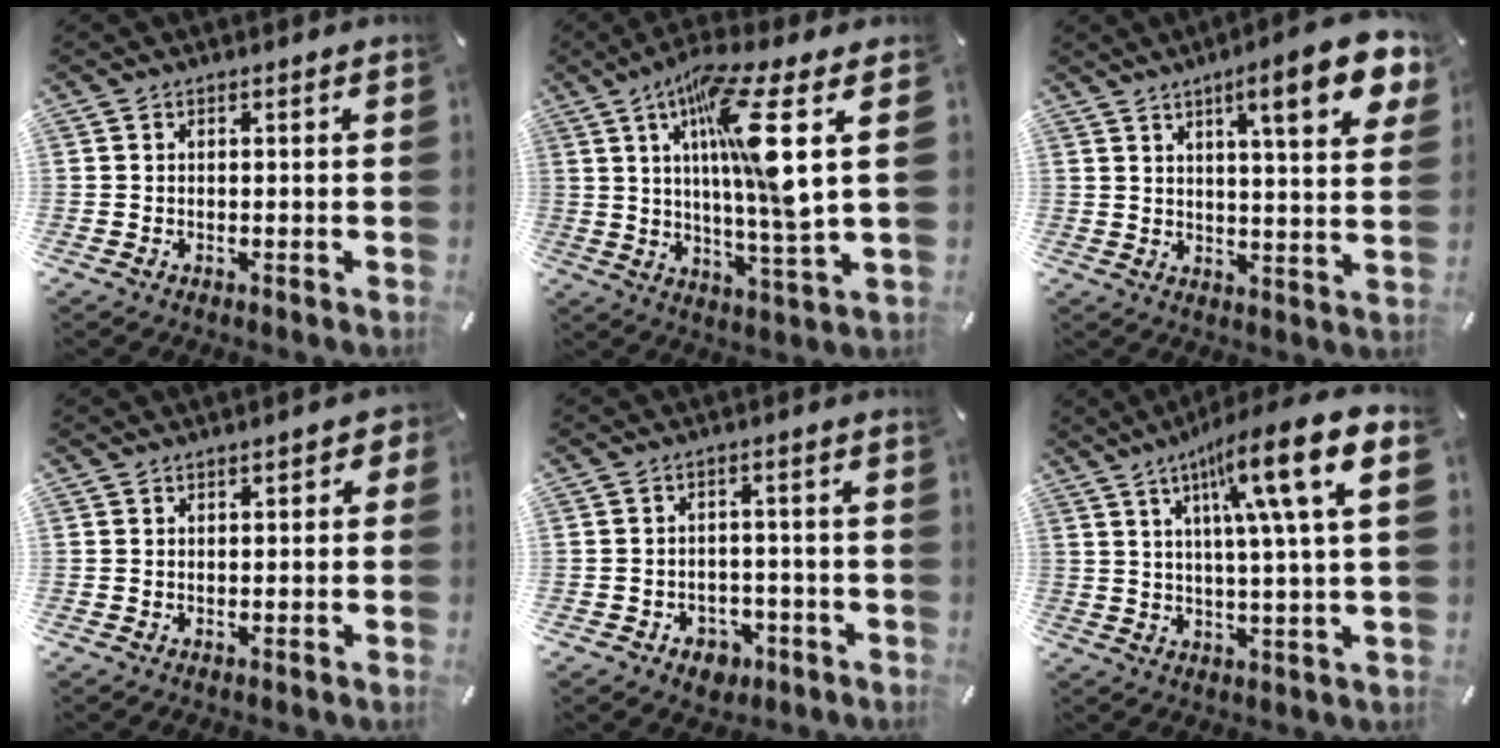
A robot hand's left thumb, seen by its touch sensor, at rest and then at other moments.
{"total": 18.2, "force": [6.0, 2.4, 17.0], "torque": [-0.302, -0.027, 0.075]}
{"total": 13.8, "force": [7.3, 2.8, 11.3], "torque": [-0.163, -0.033, 0.110]}
{"total": 1.4, "force": [0.1, 1.1, 0.9], "torque": [-0.010, 0.003, -0.002]}
{"total": 4.9, "force": [-2.6, 3.9, 1.6], "torque": [-0.024, 0.009, -0.047]}
{"total": 16.8, "force": [6.6, 1.9, 15.3], "torque": [-0.247, -0.028, 0.088]}